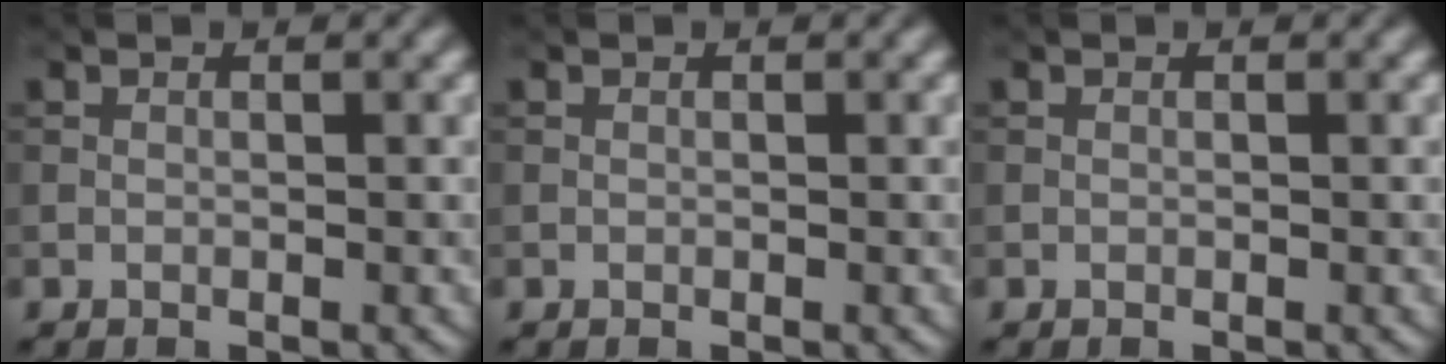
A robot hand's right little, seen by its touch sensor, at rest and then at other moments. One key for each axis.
{"total": 0.0}
{"total": 0.0}